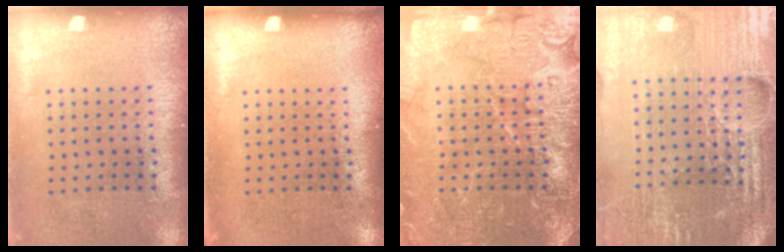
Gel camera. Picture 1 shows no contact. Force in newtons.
{"total": 0.0}
{"total": 7.1, "press": 7.0, "slide": 1.0}
{"total": 6.0, "press": 5.4, "slide": 2.6}